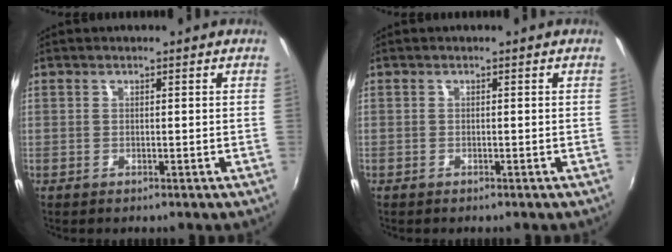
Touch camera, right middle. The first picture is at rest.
{"total": 0.6, "force": [-0.5, 0.2, 0.1], "torque": [-0.003, 0.001, -0.008]}